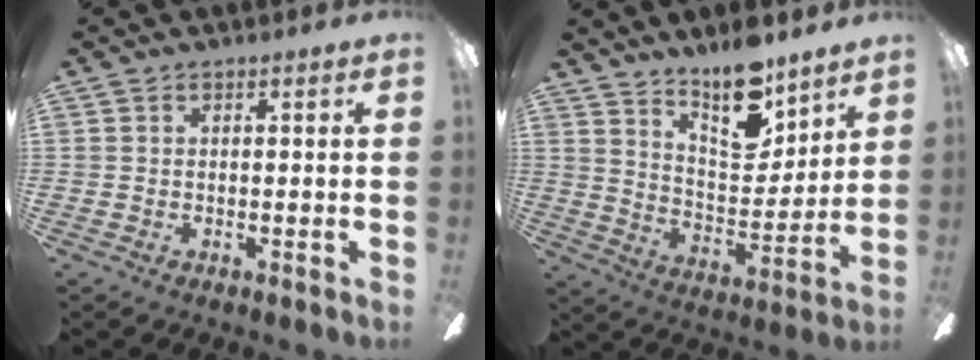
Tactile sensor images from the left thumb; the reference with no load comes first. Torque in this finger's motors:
{"motor_torque": [0.53, 0.23, 1.13, -1.63, 0.09]}